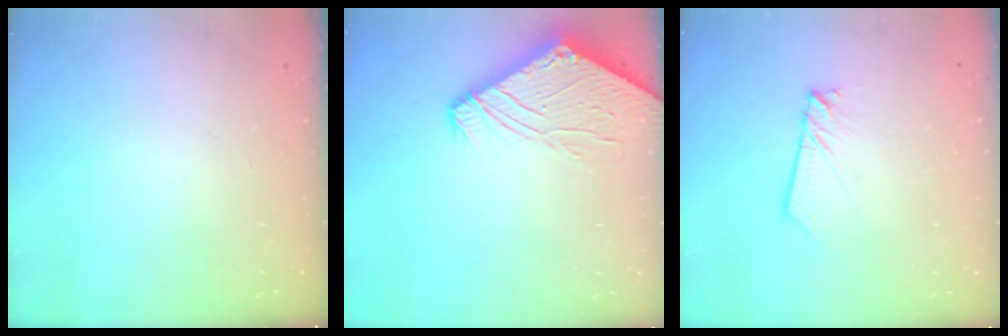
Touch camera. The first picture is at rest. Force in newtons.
{"total": 12.0, "press": 12.0, "slide": 1.0}
{"total": 2.4, "press": 2.4, "slide": 0.1}